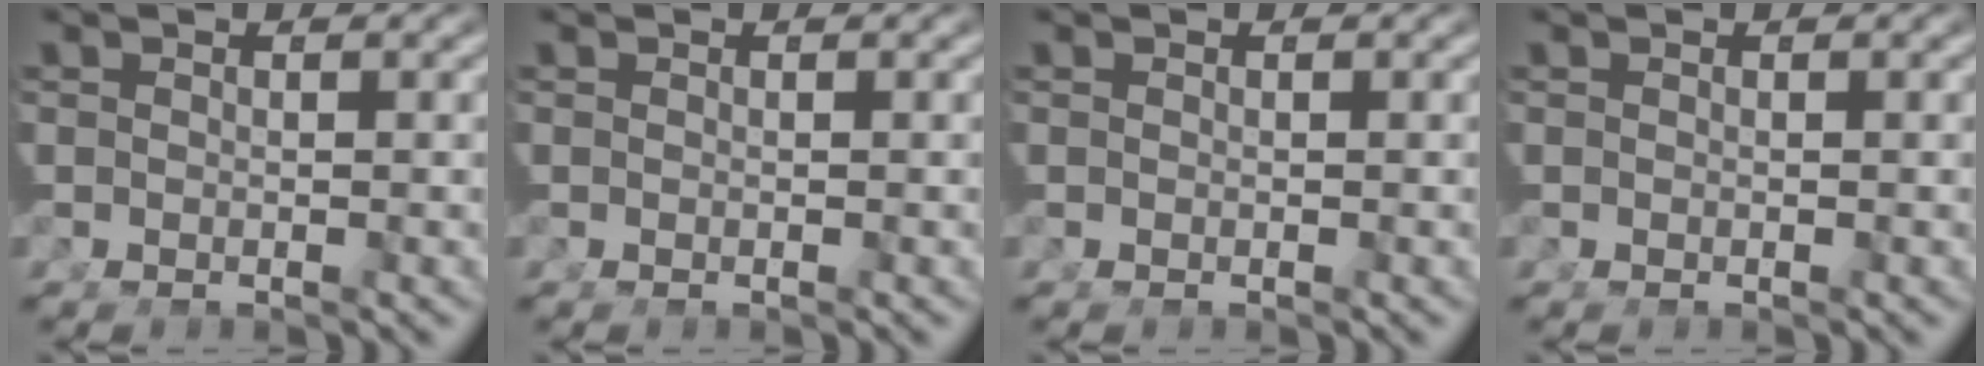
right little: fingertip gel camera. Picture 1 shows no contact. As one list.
[{"total": 0.0}, {"total": 0.0}, {"total": 0.0}]